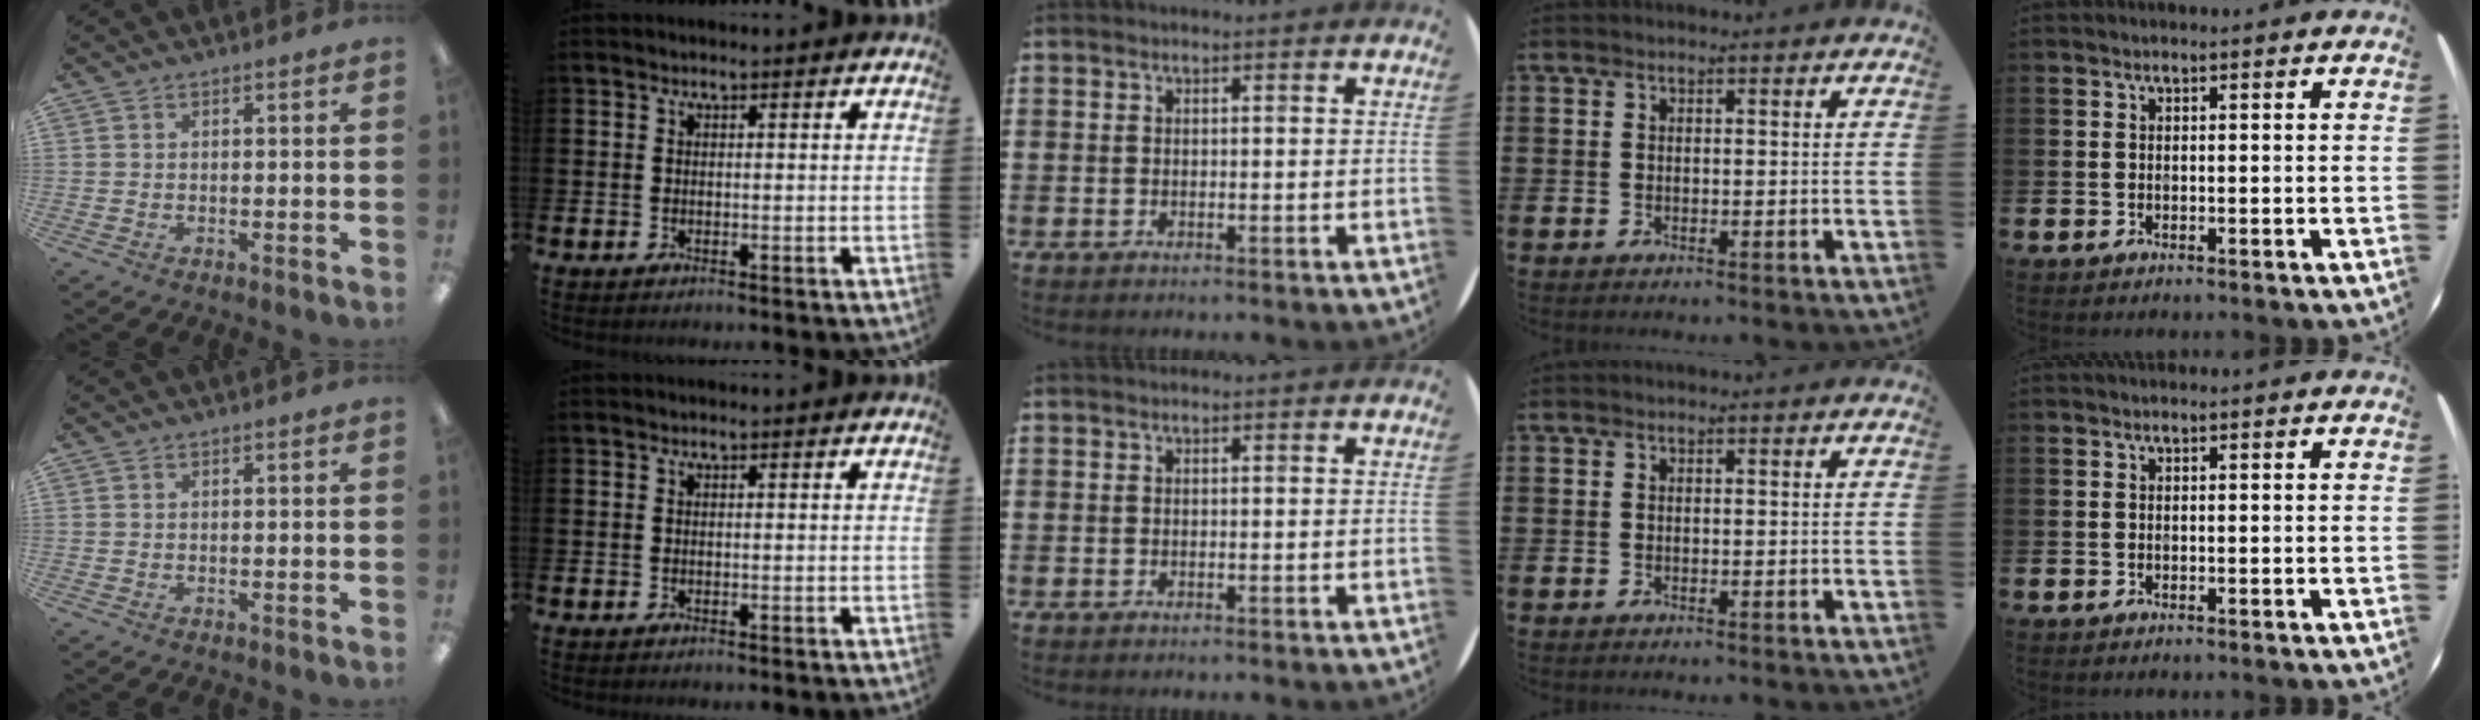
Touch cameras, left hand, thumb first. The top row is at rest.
{}